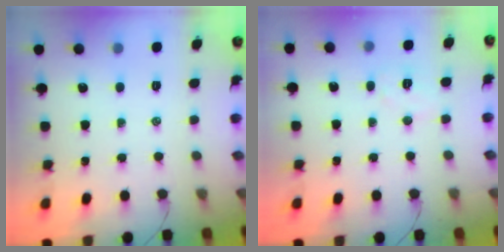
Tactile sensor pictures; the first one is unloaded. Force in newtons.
{"total": 4.0, "press": 3.9, "slide": 0.8}